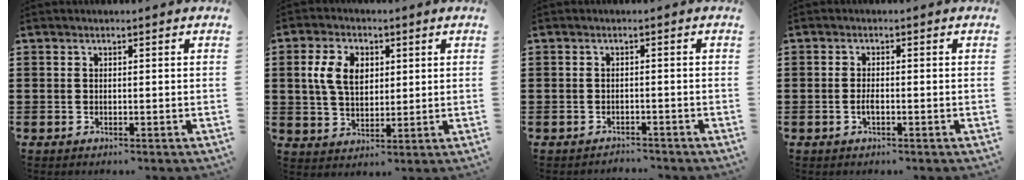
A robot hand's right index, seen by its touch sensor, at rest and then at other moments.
{"total": 6.7, "force": [1.6, 4.5, 4.6], "torque": [-0.119, 0.011, 0.023]}
{"total": 1.3, "force": [-1.3, 0.2, -0.1], "torque": [-0.004, 0.001, -0.029]}
{"total": 1.8, "force": [-0.5, 0.6, 1.6], "torque": [-0.031, 0.000, -0.009]}